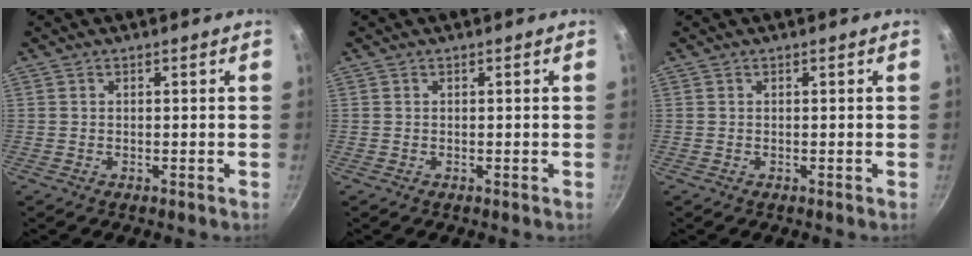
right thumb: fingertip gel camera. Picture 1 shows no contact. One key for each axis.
{"total": 0.0}
{"total": 0.0}